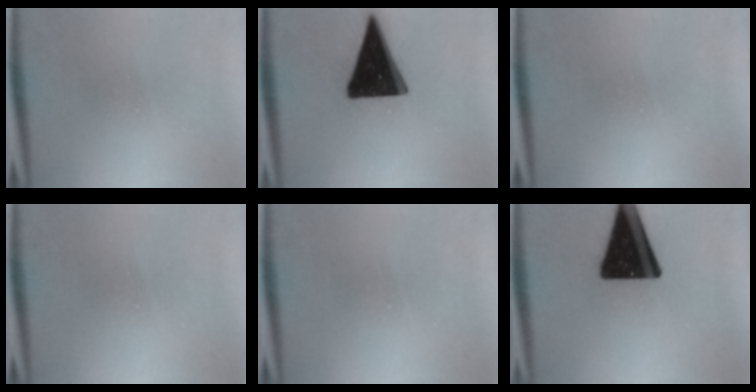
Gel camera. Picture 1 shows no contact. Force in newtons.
{"total": 19.1}
{"total": 0.0}
{"total": 0.0}
{"total": 0.0}
{"total": 19.0}